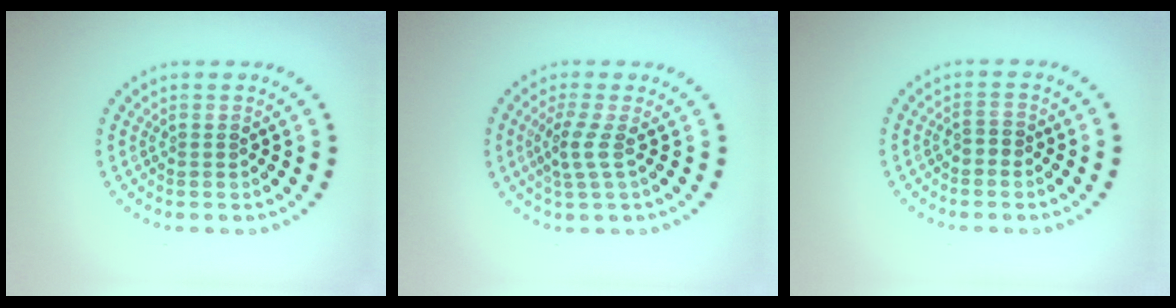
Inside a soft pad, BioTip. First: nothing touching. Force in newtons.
{"total": 2.1, "press": 1.5, "slide": 1.5}
{"total": 1.0, "press": 0.9, "slide": 0.3}